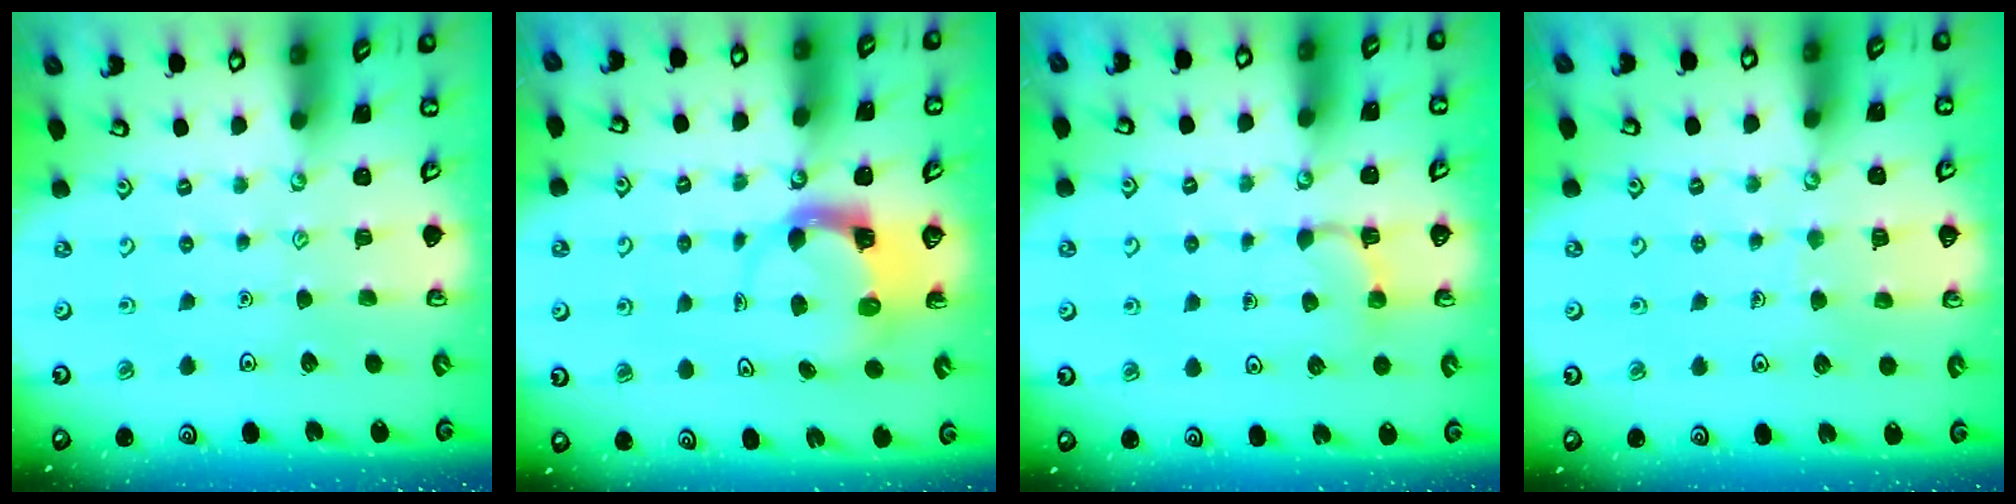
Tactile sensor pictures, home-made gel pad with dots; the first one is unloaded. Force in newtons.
{"total": 3.6, "press": 3.5, "slide": 0.5}
{"total": 3.5, "press": 3.4, "slide": 0.8}
{"total": 4.8, "press": 4.8, "slide": 0.4}